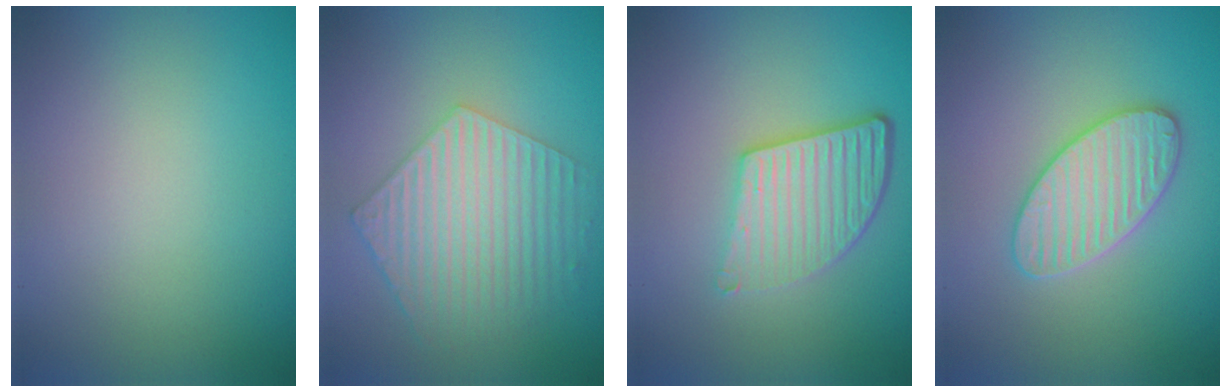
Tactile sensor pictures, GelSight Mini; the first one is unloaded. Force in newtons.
{"total": 5.8, "press": 4.3, "slide": 3.8}
{"total": 5.0, "press": 3.6, "slide": 3.5}
{"total": 3.8, "press": 3.8, "slide": 0.3}